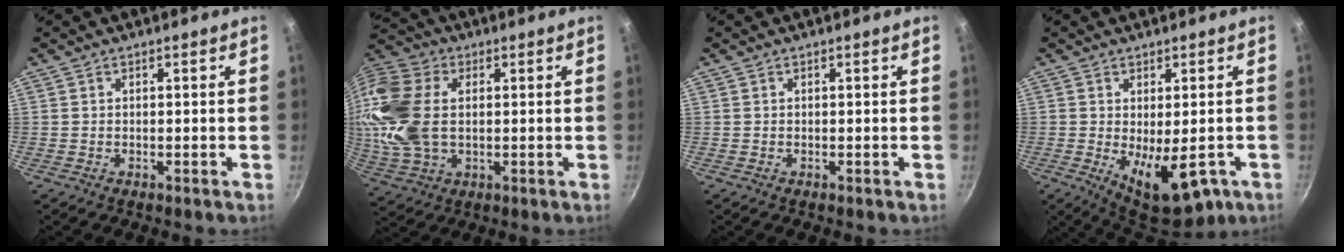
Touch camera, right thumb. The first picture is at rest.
{"total": 19.1, "force": [2.0, 12.9, 14.0], "torque": [-0.293, 0.014, 0.034]}
{"total": 0.0}
{"total": 12.3, "force": [-3.8, 5.6, 10.3], "torque": [-0.120, -0.012, -0.035]}